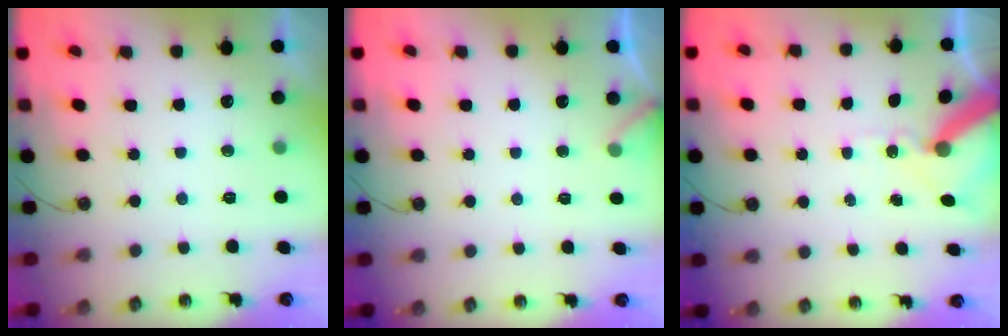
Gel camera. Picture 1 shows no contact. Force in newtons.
{"total": 3.9, "press": 3.9, "slide": 0.5}
{"total": 10.3, "press": 10.2, "slide": 1.4}